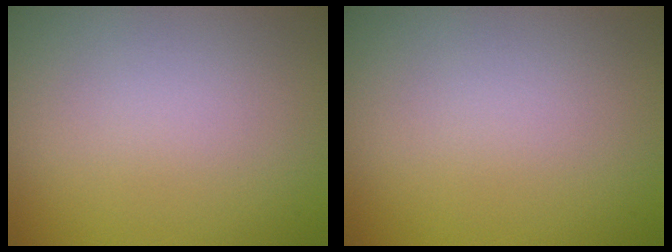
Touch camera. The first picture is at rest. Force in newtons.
{"total": 0.0}